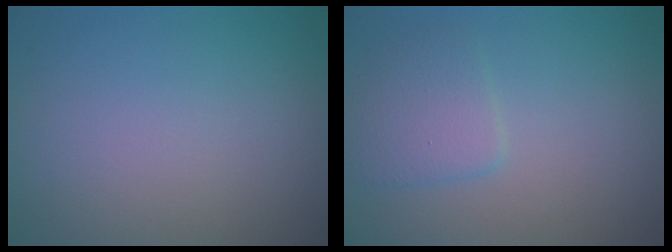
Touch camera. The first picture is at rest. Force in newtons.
{"total": 2.3, "press": 2.3, "slide": 0.1}